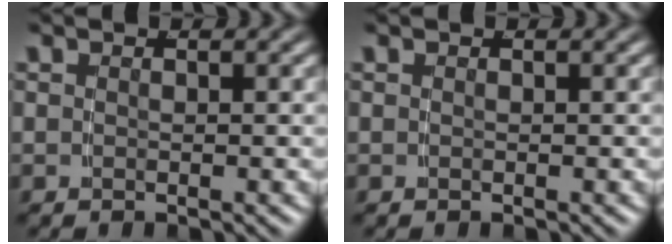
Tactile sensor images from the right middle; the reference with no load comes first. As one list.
[{"total": 0.0}]